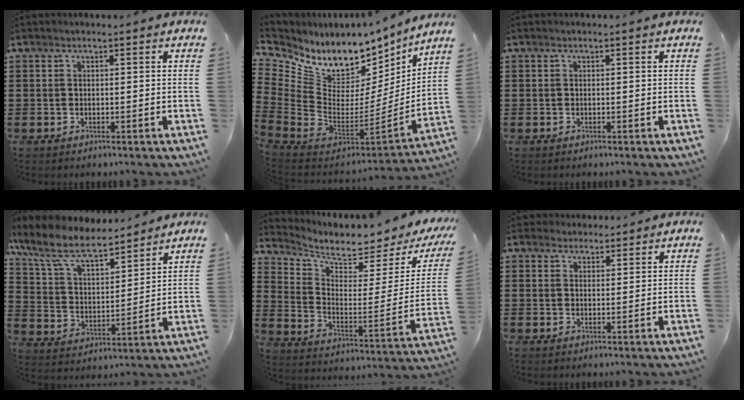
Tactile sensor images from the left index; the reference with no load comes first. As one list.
[{"total": 8.1, "force": [6.2, 4.4, 2.6], "torque": [-0.086, -0.085, 0.107]}, {"total": 0.0}, {"total": 9.2, "force": [7.9, 2.6, 4.1], "torque": [-0.114, -0.038, 0.138]}, {"total": 4.0, "force": [3.4, 0.6, 2.1], "torque": [-0.061, -0.045, 0.052]}, {"total": 2.2, "force": [1.8, 1.2, -0.5], "torque": [0.002, 0.004, 0.035]}]